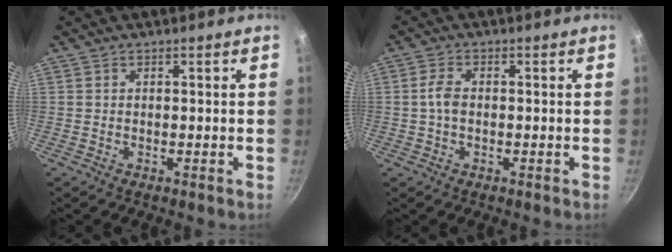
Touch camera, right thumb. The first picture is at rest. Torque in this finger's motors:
{"motor_torque": [-0.32, 0.29, 0.45, 0.36, 0.00]}